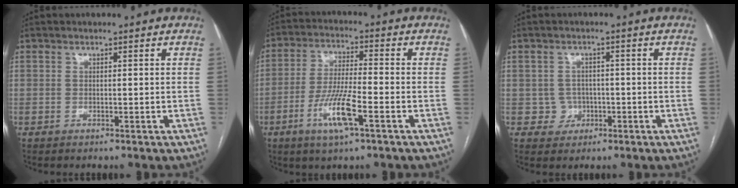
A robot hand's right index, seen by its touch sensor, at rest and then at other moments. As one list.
[{"total": 9.2, "force": [-4.0, 1.0, 8.2], "torque": [-0.166, -0.009, -0.073]}, {"total": 3.1, "force": [-0.7, 3.0, 0.0], "torque": [0.013, 0.011, -0.007]}]